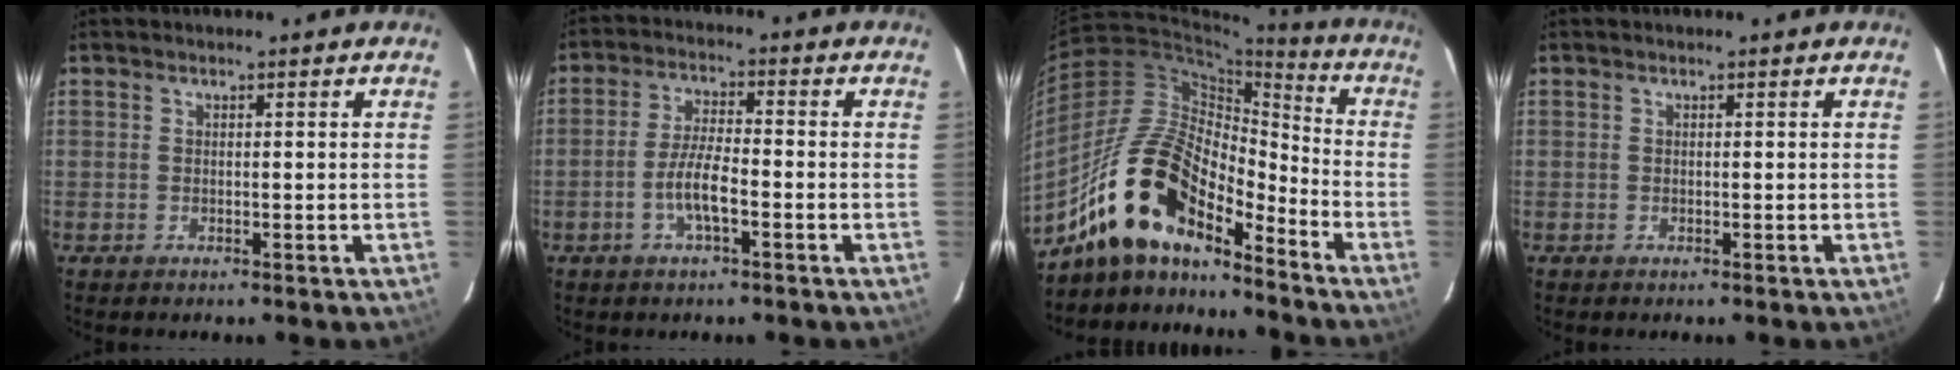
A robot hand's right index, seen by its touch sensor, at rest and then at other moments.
{"total": 6.1, "force": [-2.5, 1.3, 5.4], "torque": [-0.109, 0.003, -0.048]}
{"total": 17.5, "force": [-13.2, 6.4, 9.5], "torque": [-0.179, 0.009, -0.260]}
{"total": 0.0}